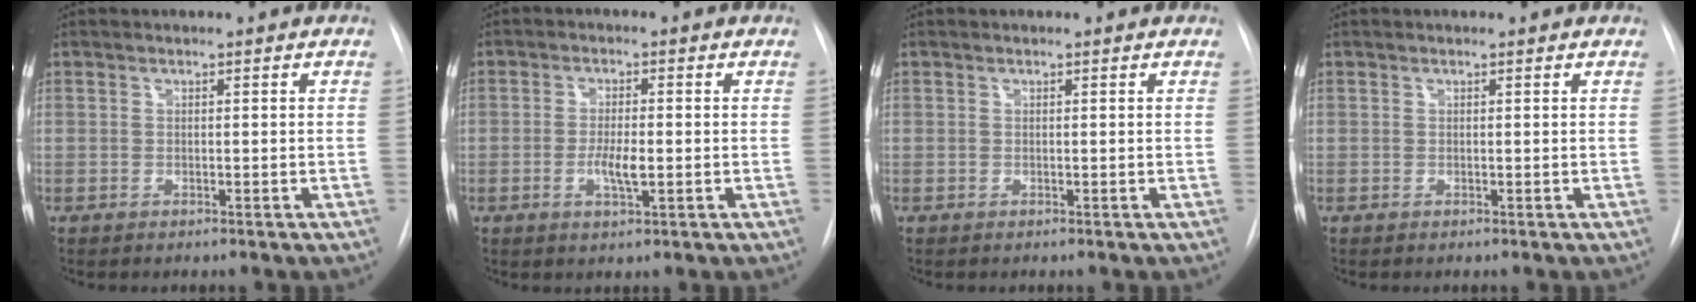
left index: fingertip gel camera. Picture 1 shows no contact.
{"total": 3.7, "force": [-0.8, 0.8, 3.5], "torque": [-0.068, -0.003, -0.012]}
{"total": 0.5, "force": [0.5, 0.1, 0.1], "torque": [-0.003, 0.005, 0.005]}
{"total": 0.7, "force": [0.7, 0.1, 0.1], "torque": [-0.005, 0.009, 0.009]}